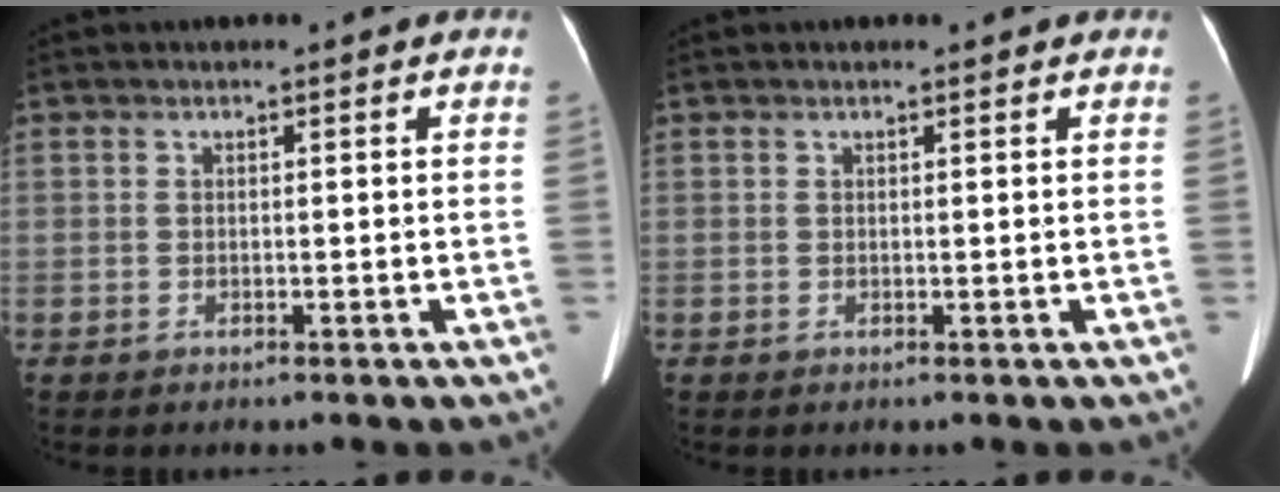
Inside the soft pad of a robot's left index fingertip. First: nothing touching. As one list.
[{"total": 0.6, "force": [0.5, 0.1, 0.2], "torque": [-0.007, 0.005, 0.009]}]